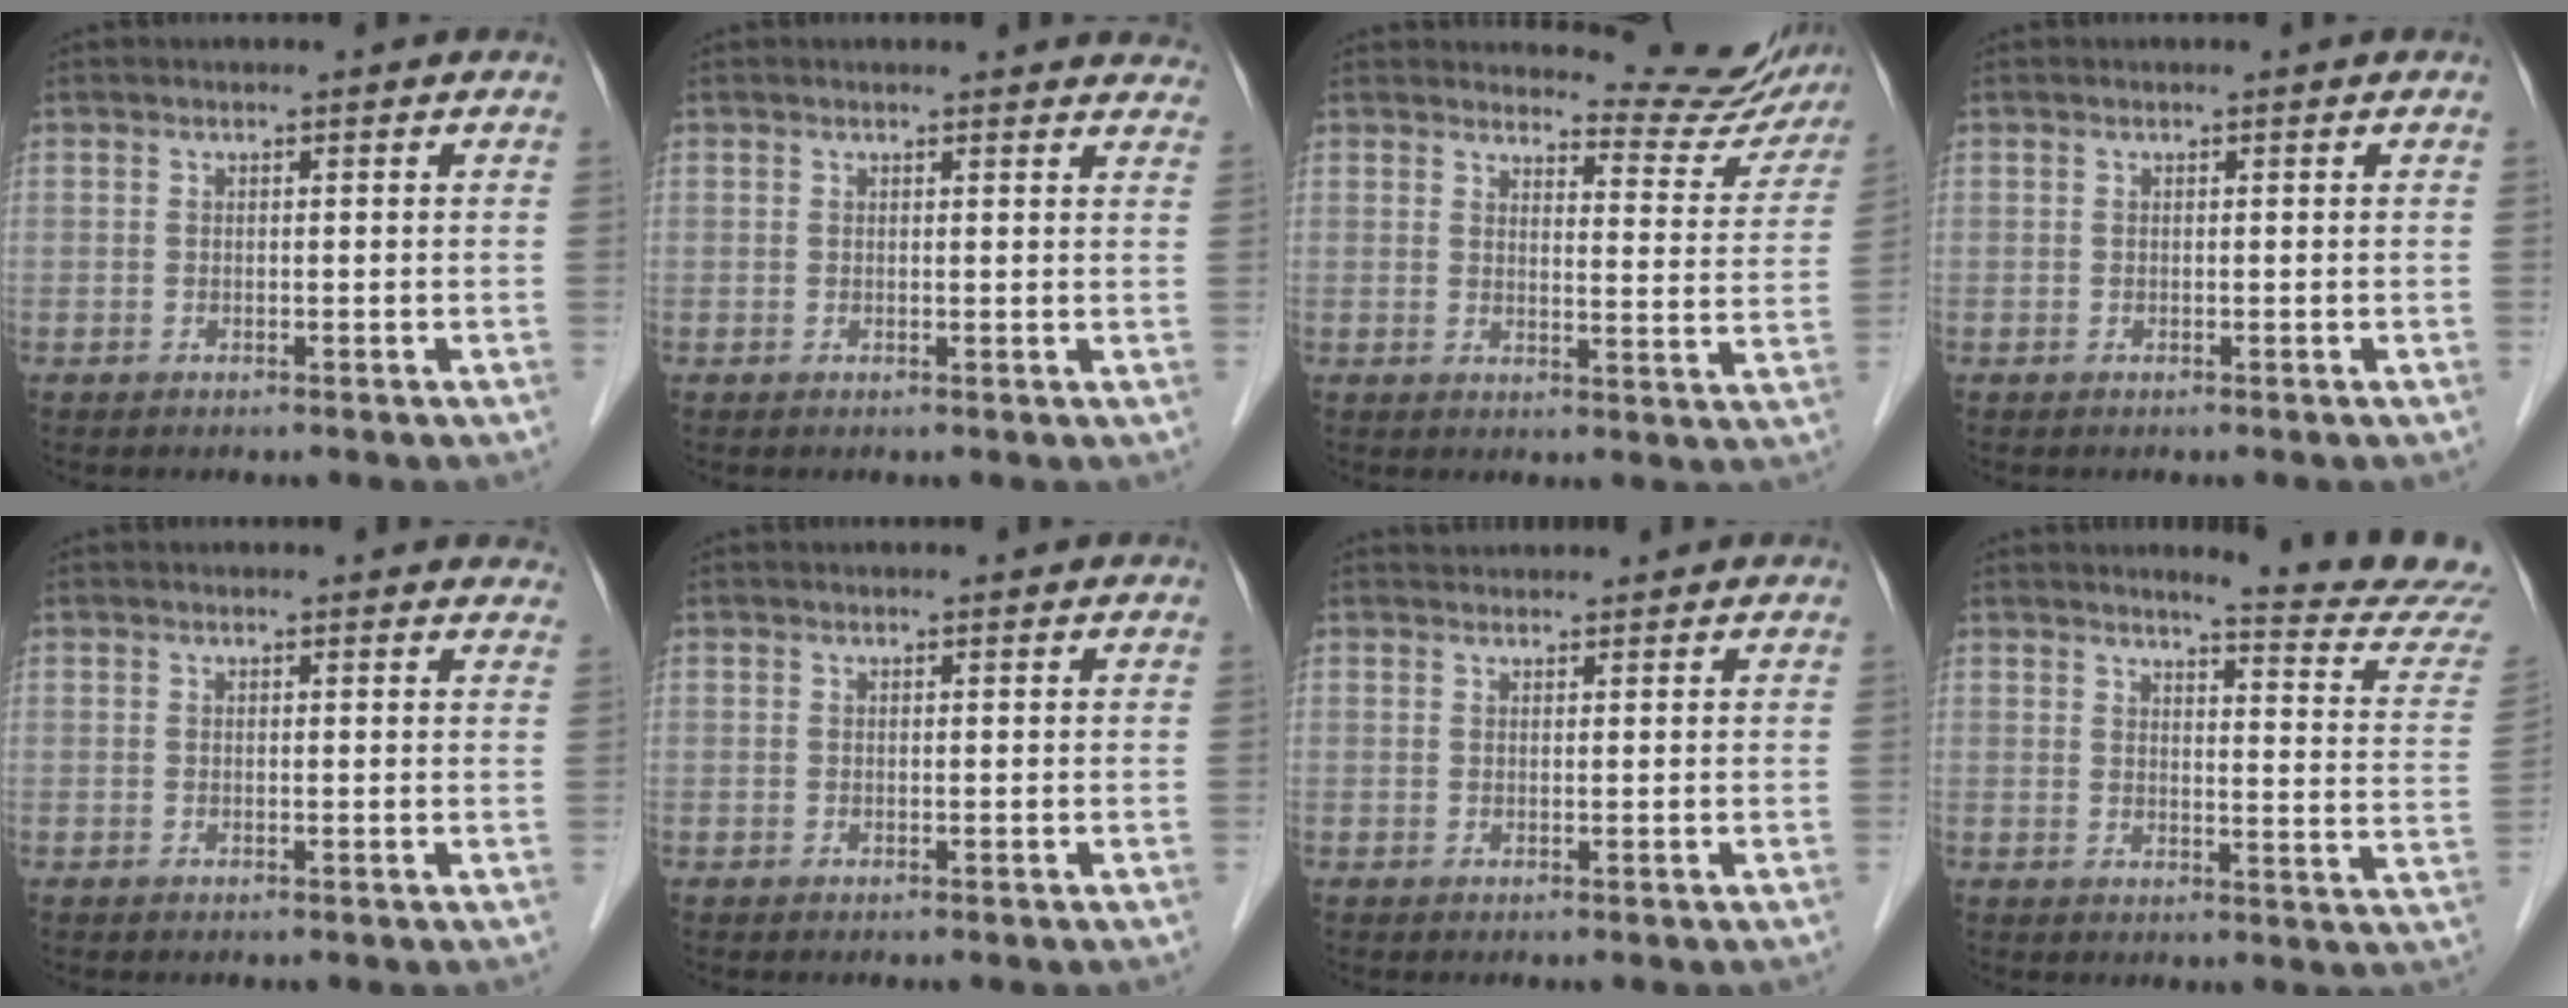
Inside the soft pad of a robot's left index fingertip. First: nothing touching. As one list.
[{"total": 9.2, "force": [8.9, 1.9, 1.6], "torque": [0.012, -0.002, 0.070]}, {"total": 12.8, "force": [12.6, 2.0, 1.0], "torque": [0.005, -0.064, 0.129]}, {"total": 0.0}, {"total": 7.0, "force": [6.7, 1.5, 1.4], "torque": [0.002, 0.003, 0.050]}, {"total": 1.2, "force": [1.1, 0.1, 0.1], "torque": [-0.011, 0.003, 0.014]}, {"total": 3.0, "force": [2.9, 0.6, 0.2], "torque": [-0.006, 0.028, 0.042]}, {"total": 13.0, "force": [12.6, -1.8, 2.5], "torque": [-0.031, -0.099, 0.135]}]